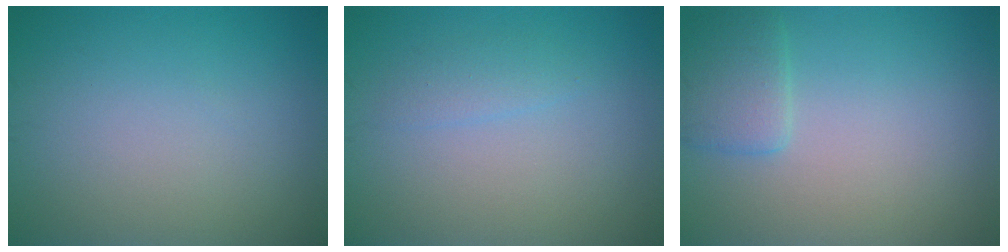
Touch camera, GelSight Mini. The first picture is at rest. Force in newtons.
{"total": 1.2, "press": 1.2, "slide": 0.1}
{"total": 2.4, "press": 2.3, "slide": 0.2}